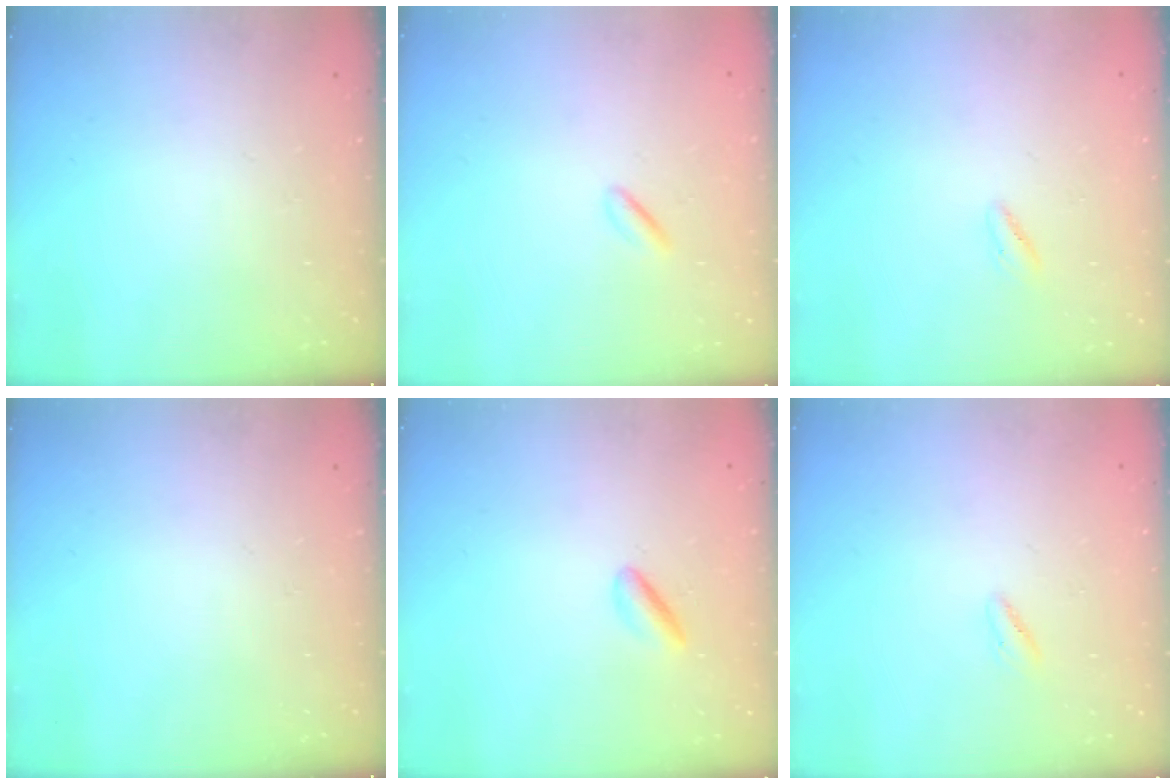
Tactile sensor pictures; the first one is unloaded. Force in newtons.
{"total": 0.6, "press": 0.3, "slide": 0.5}
{"total": 2.3, "press": 2.2, "slide": 0.7}
{"total": 0.0}
{"total": 1.8, "press": 1.7, "slide": 0.5}
{"total": 2.3, "press": 2.2, "slide": 0.7}